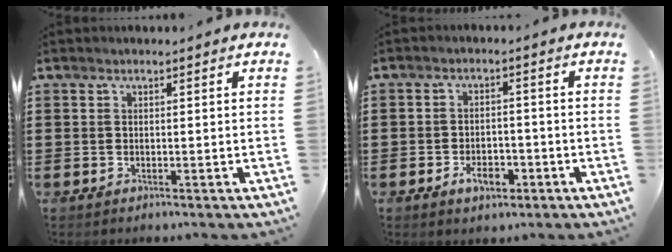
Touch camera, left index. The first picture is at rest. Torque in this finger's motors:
{"motor_torque": [1.08, 1.05, 0.23, 0.03]}